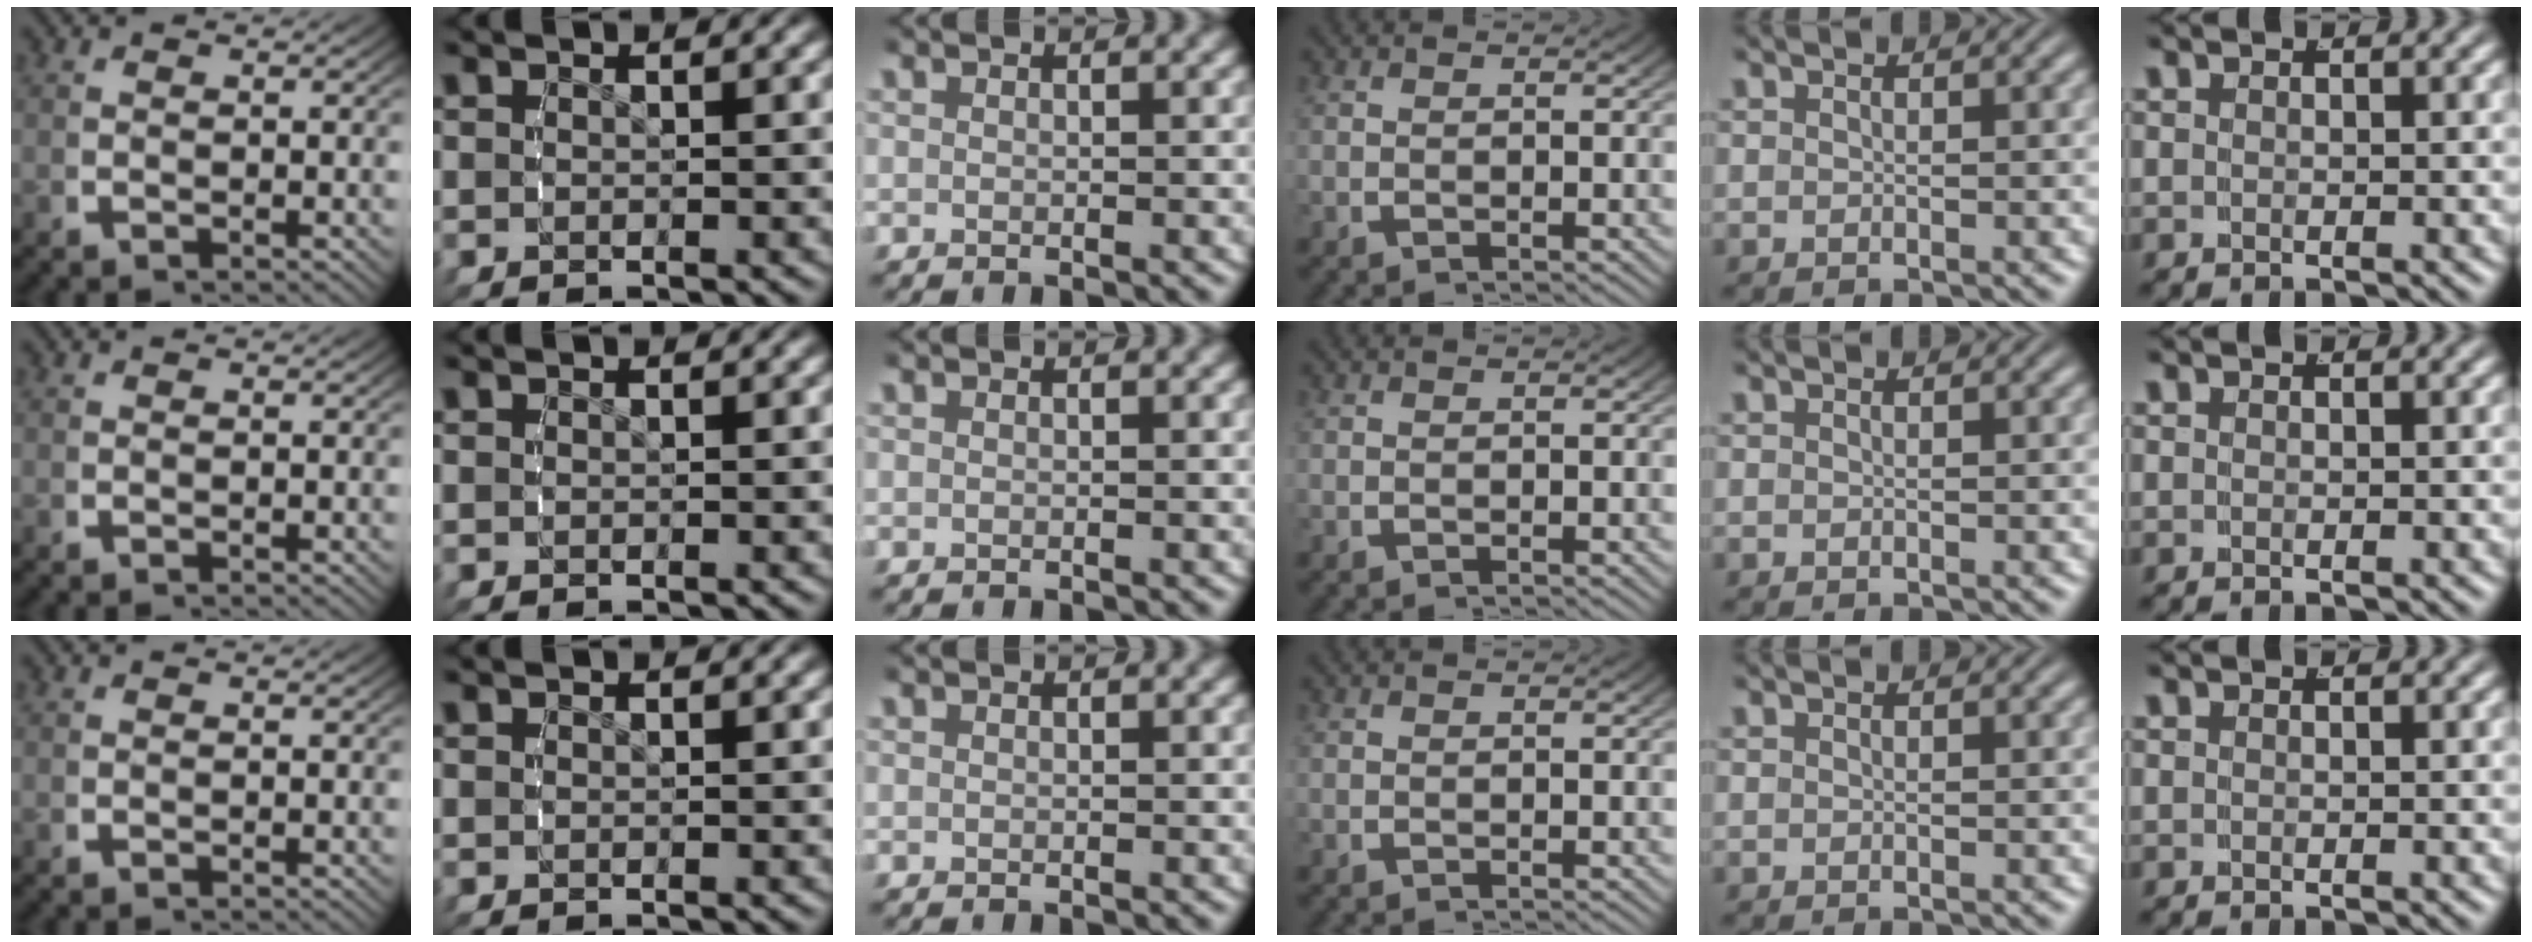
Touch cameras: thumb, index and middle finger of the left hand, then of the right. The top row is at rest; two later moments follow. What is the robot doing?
{"motion": "reach", "object": "toothpaste"}